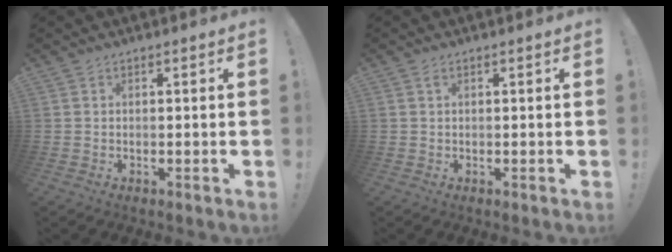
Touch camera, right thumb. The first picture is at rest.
{"total": 0.7, "force": [0.2, 0.3, 0.5], "torque": [-0.012, 0.002, 0.004]}